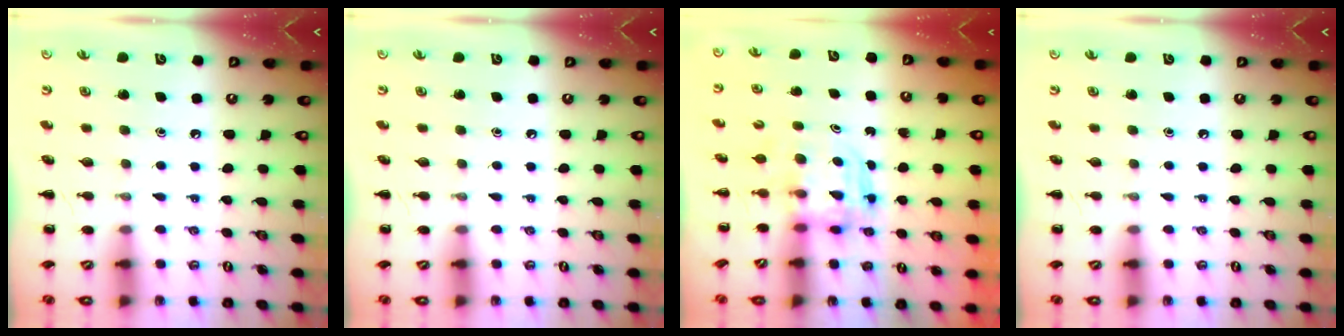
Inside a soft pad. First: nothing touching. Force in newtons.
{"total": 0.0}
{"total": 3.8, "press": 3.7, "slide": 0.3}
{"total": 0.0}